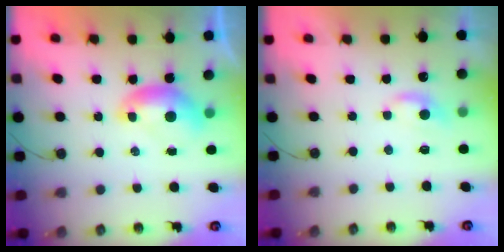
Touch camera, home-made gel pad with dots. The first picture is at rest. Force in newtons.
{"total": 1.4, "press": 1.2, "slide": 0.5}